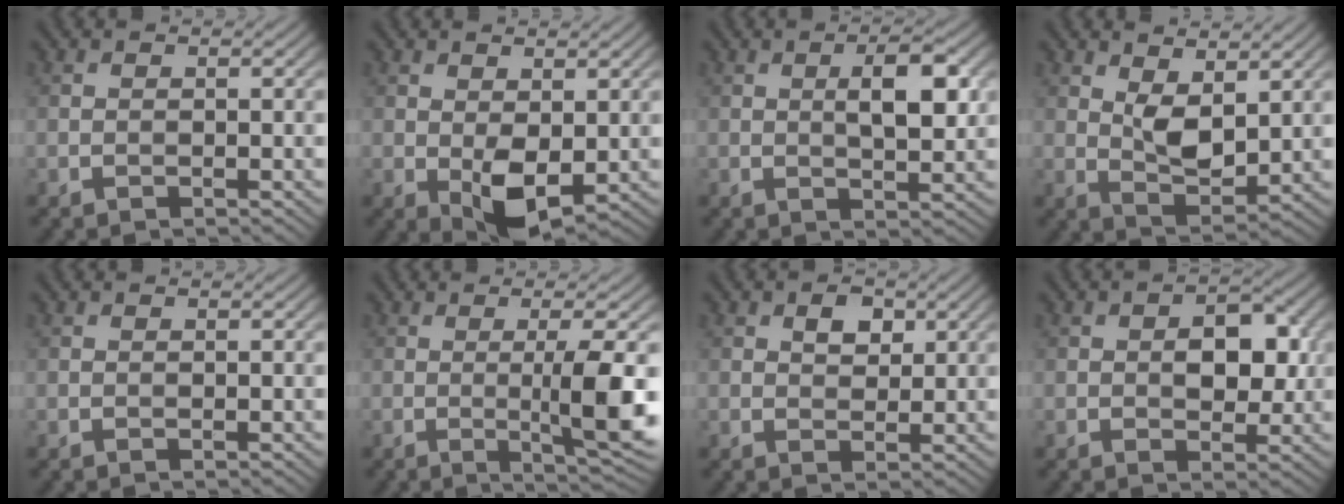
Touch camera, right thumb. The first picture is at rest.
{"total": 4.9, "force": [-0.3, 2.7, 4.1], "torque": [-0.080, -0.005, -0.001]}
{"total": 5.3, "force": [1.1, 1.8, 4.9], "torque": [-0.079, 0.003, 0.019]}
{"total": 4.9, "force": [2.1, 2.4, 3.7], "torque": [-0.074, -0.008, 0.041]}
{"total": 0.0}
{"total": 7.4, "force": [-0.4, 0.9, 7.4], "torque": [-0.126, 0.001, -0.001]}
{"total": 2.9, "force": [1.2, 1.9, 1.8], "torque": [-0.029, -0.001, 0.021]}
{"total": 5.4, "force": [0.4, 3.3, 4.3], "torque": [-0.058, -0.002, 0.004]}